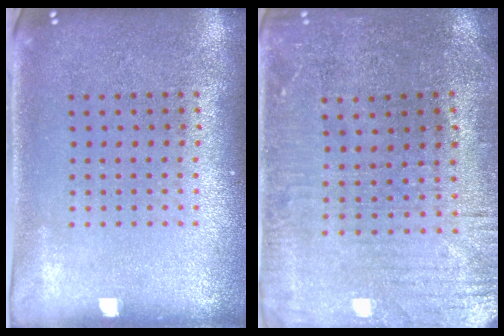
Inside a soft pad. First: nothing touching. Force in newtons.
{"total": 0.9, "press": 0.7, "slide": 0.6}